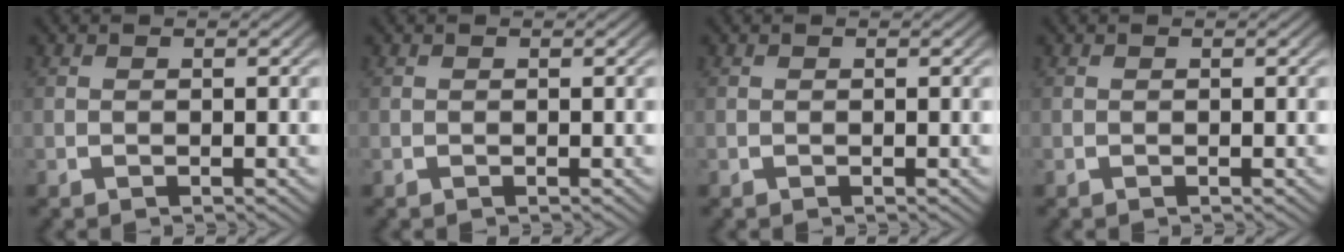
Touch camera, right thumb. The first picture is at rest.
{"total": 0.0}
{"total": 0.0}
{"total": 0.0}